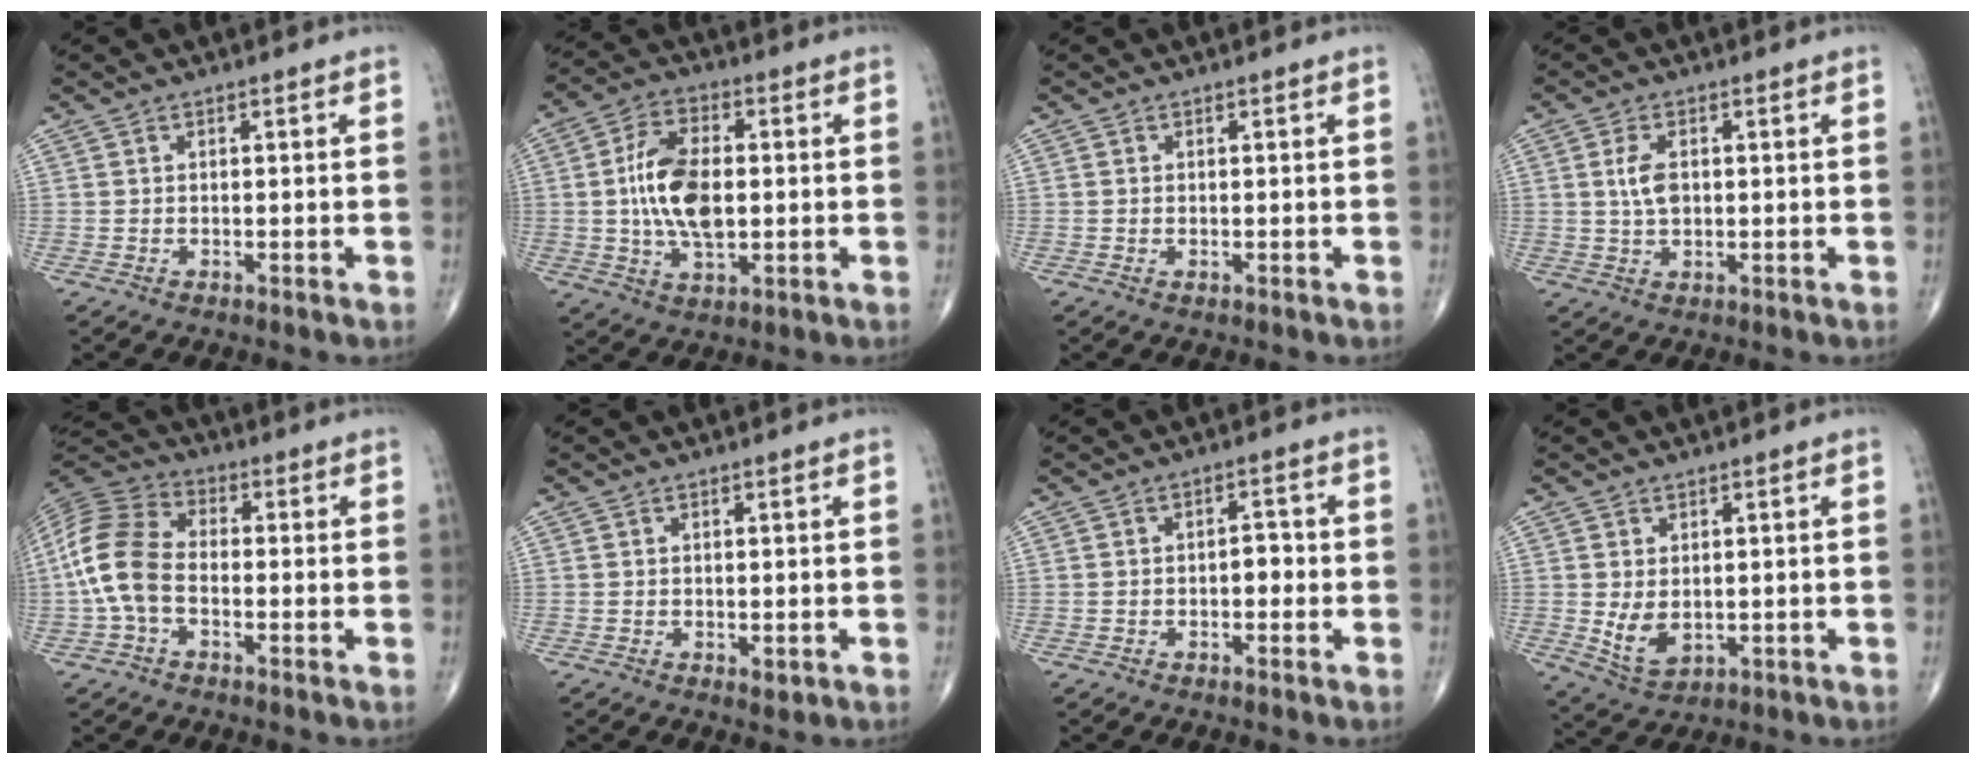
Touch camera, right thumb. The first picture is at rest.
{"total": 12.7, "force": [0.2, 6.8, 10.8], "torque": [-0.197, 0.006, 0.004]}
{"total": 0.0}
{"total": 4.3, "force": [0.7, 2.4, 3.6], "torque": [-0.071, -0.001, 0.014]}
{"total": 12.0, "force": [-1.9, 7.5, 9.2], "torque": [-0.194, 0.033, -0.050]}
{"total": 1.3, "force": [-0.3, 0.8, 1.1], "torque": [-0.013, -0.004, -0.002]}
{"total": 2.7, "force": [-0.6, 1.6, 2.0], "torque": [-0.012, 0.010, -0.013]}
{"total": 5.6, "force": [-0.1, 3.7, 4.2], "torque": [-0.068, -0.013, 0.013]}